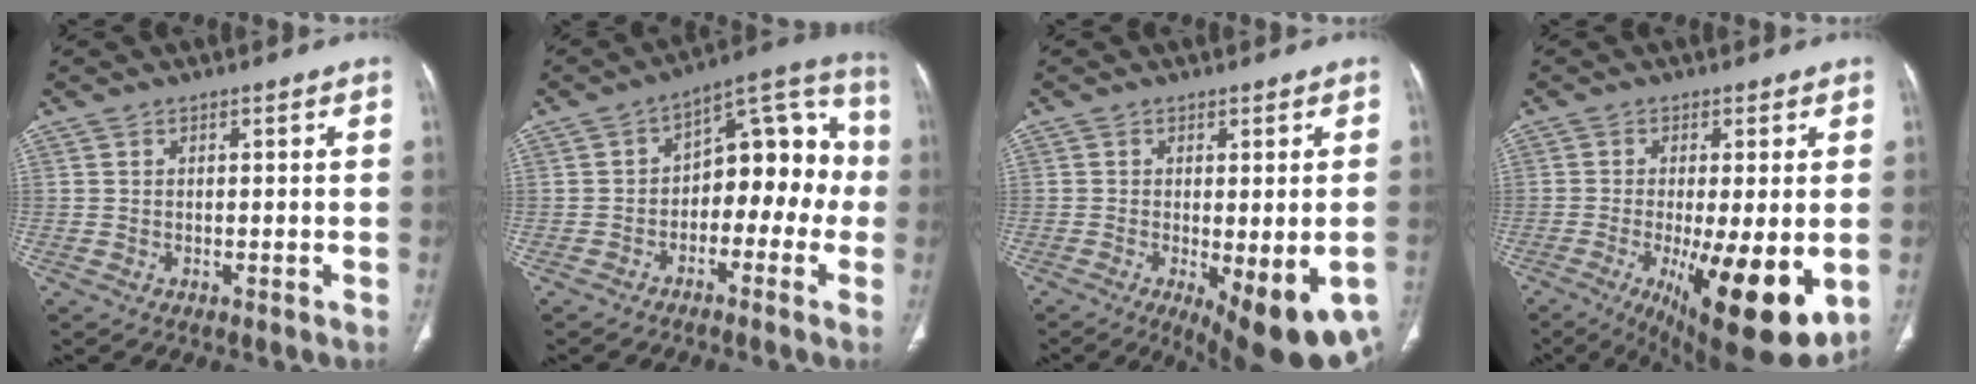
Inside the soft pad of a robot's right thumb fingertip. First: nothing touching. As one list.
[{"total": 14.5, "force": [-2.1, 8.9, 11.2], "torque": [-0.096, 0.061, -0.041]}, {"total": 13.8, "force": [-5.6, 4.8, 11.7], "torque": [-0.129, -0.011, -0.067]}, {"total": 17.0, "force": [-4.5, 4.9, 15.6], "torque": [-0.213, -0.029, -0.049]}]